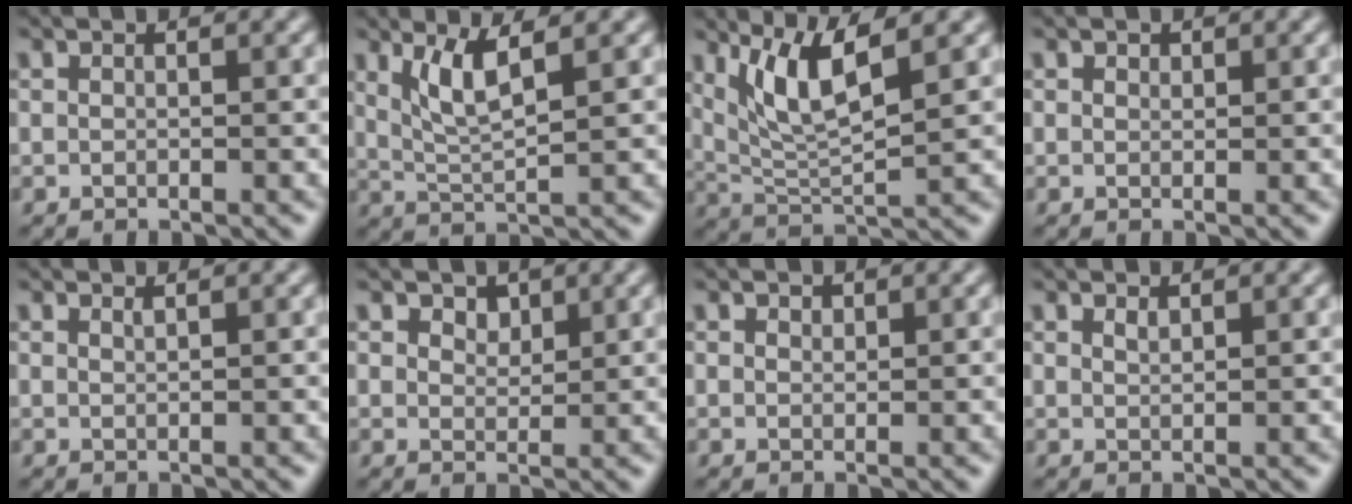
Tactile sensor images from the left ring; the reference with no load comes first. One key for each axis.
{"total": 3.7, "fx": 1.7, "fy": 0.7, "fz": 3.1, "tx": -0.066, "ty": -0.007, "tz": 0.040}
{"total": 5.8, "fx": 2.9, "fy": 1.2, "fz": 4.8, "tx": -0.097, "ty": -0.006, "tz": 0.061}
{"total": 0.5, "fx": 0.4, "fy": 0.3, "fz": 0.1, "tx": -0.001, "ty": -0.002, "tz": 0.007}
{"total": 0.6, "fx": 0.5, "fy": 0.1, "fz": 0.3, "tx": -0.001, "ty": -0.002, "tz": 0.009}
{"total": 1.5, "fx": 1.0, "fy": 1.0, "fz": 0.6, "tx": -0.010, "ty": -0.004, "tz": 0.014}
{"total": 0.6, "fx": 0.5, "fy": 0.4, "fz": 0.2, "tx": -0.003, "ty": -0.001, "tz": 0.009}
{"total": 0.7, "fx": 0.6, "fy": 0.2, "fz": 0.3, "tx": -0.006, "ty": -0.002, "tz": 0.013}